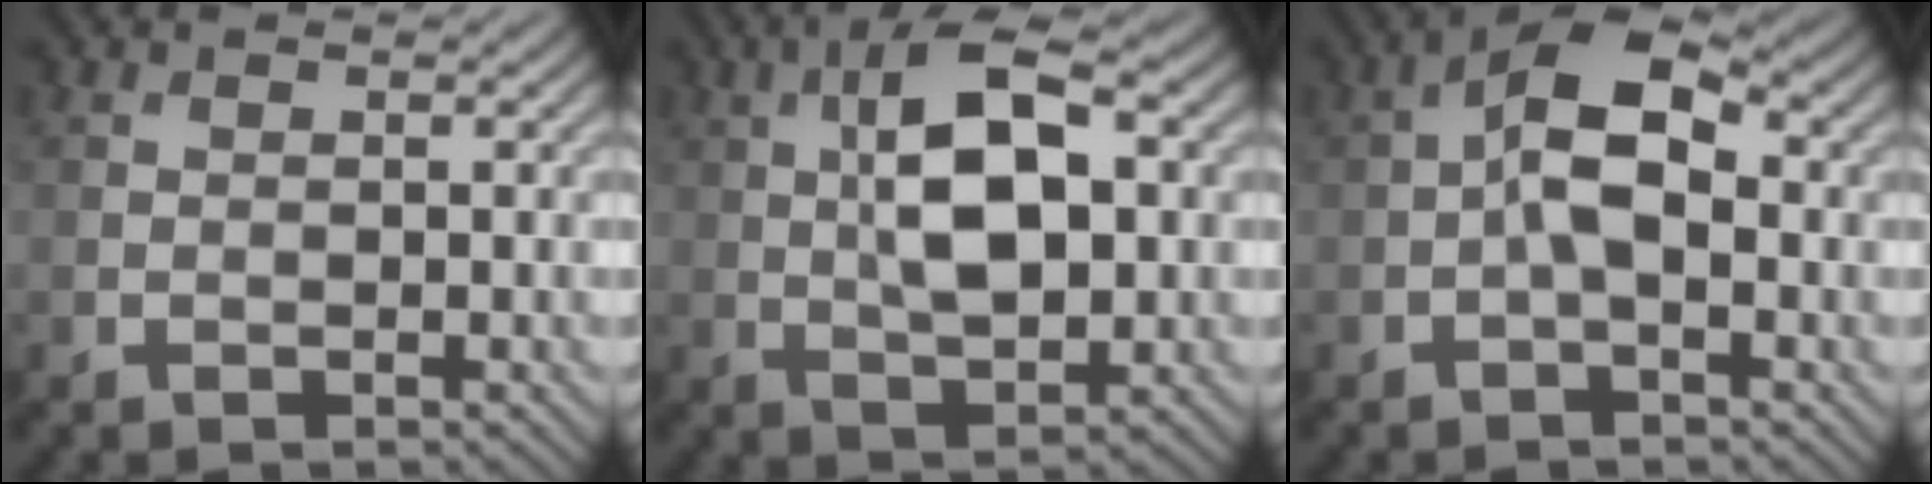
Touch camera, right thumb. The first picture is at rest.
{"total": 9.9, "force": [1.6, 4.3, 8.8], "torque": [-0.163, 0.012, 0.021]}
{"total": 5.8, "force": [-0.3, 2.6, 5.2], "torque": [-0.102, 0.013, -0.017]}